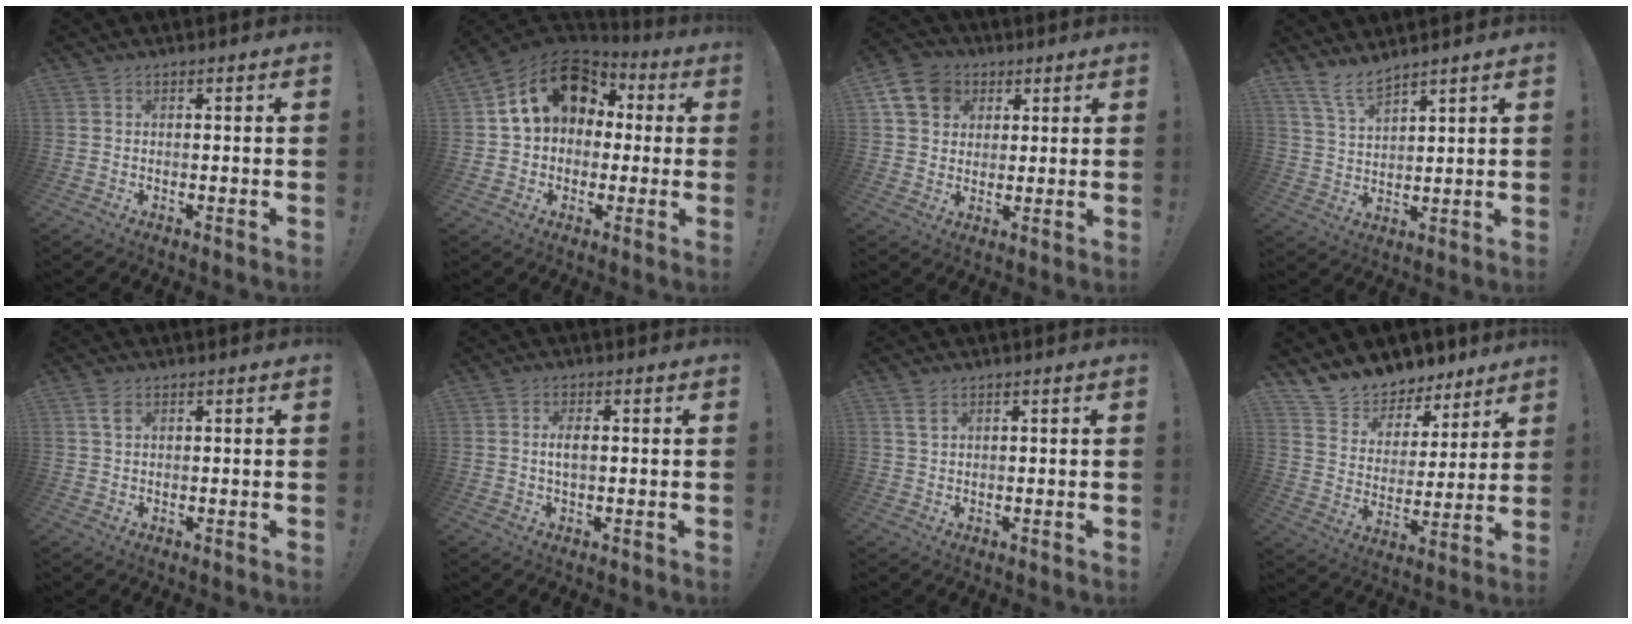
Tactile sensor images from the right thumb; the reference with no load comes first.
{"total": 17.3, "force": [5.9, 12.8, 10.1], "torque": [-0.158, -0.008, 0.108]}
{"total": 11.9, "force": [4.7, 9.7, 5.0], "torque": [-0.078, -0.013, 0.098]}
{"total": 7.6, "force": [6.4, 2.0, 3.5], "torque": [-0.082, -0.033, 0.125]}
{"total": 2.6, "force": [1.3, 1.3, 1.9], "torque": [-0.024, -0.004, 0.021]}
{"total": 2.9, "force": [0.2, 1.1, 2.6], "torque": [-0.042, 0.004, 0.000]}
{"total": 2.4, "force": [1.4, 1.3, 1.5], "torque": [-0.018, -0.005, 0.024]}
{"total": 9.8, "force": [8.8, 4.2, 0.5], "torque": [-0.026, -0.084, 0.163]}